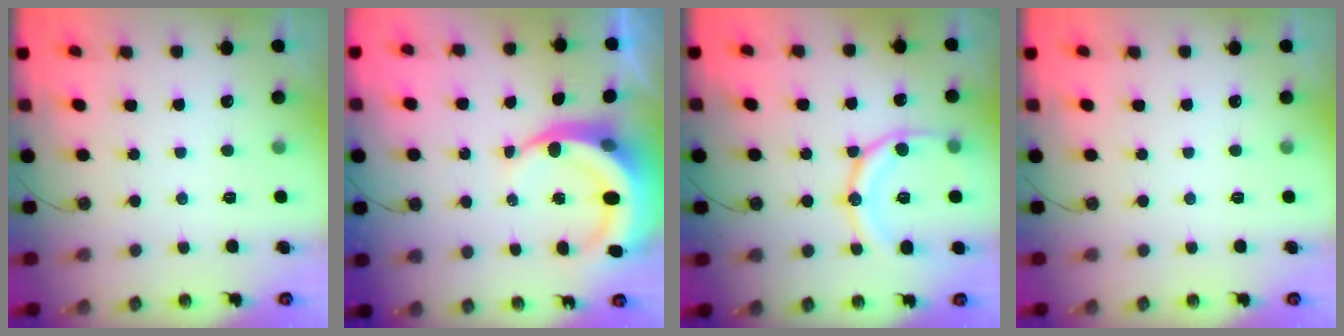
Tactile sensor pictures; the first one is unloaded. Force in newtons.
{"total": 9.9, "press": 9.8, "slide": 1.3}
{"total": 14.9, "press": 14.8, "slide": 1.5}
{"total": 0.0}